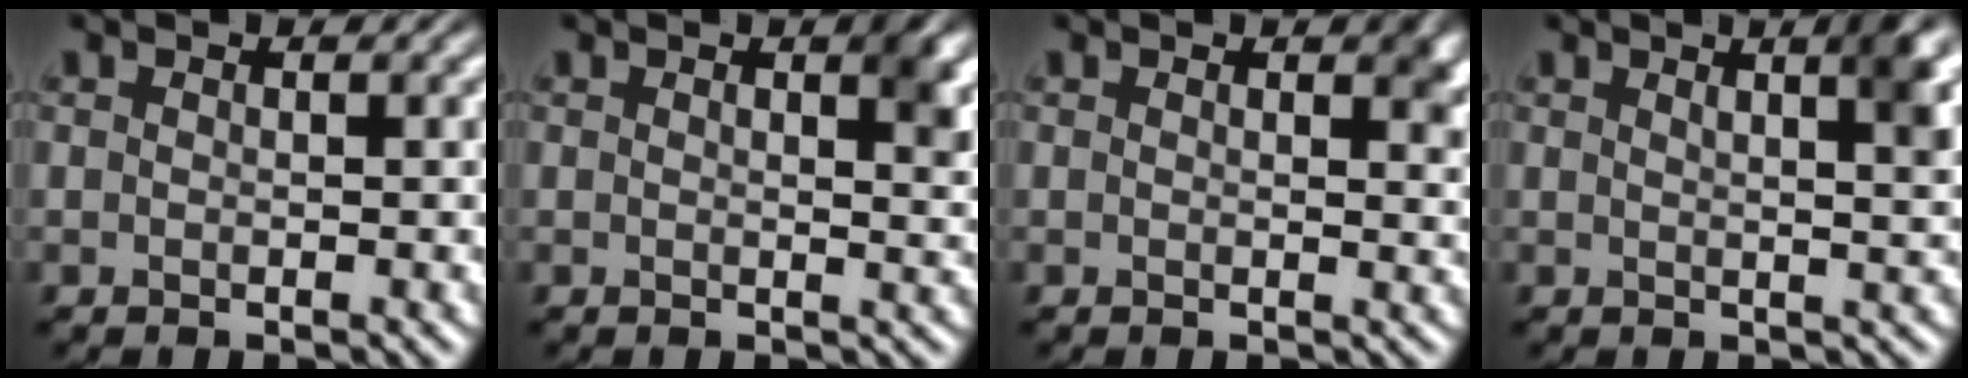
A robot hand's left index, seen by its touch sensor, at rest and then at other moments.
{"total": 2.8, "force": [1.2, 0.8, 2.3], "torque": [-0.025, 0.000, 0.018]}
{"total": 1.8, "force": [1.0, 0.7, 1.3], "torque": [-0.010, -0.004, 0.016]}
{"total": 4.4, "force": [2.2, 1.2, 3.6], "torque": [-0.028, 0.012, 0.023]}